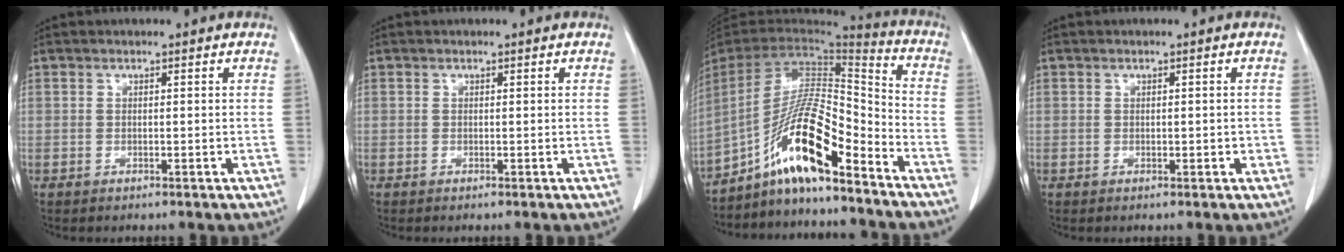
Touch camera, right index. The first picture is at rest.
{"total": 0.0}
{"total": 15.0, "force": [-10.2, 1.7, 10.9], "torque": [-0.197, 0.011, -0.182]}
{"total": 1.1, "force": [0.0, 0.8, 0.8], "torque": [-0.006, 0.006, 0.006]}